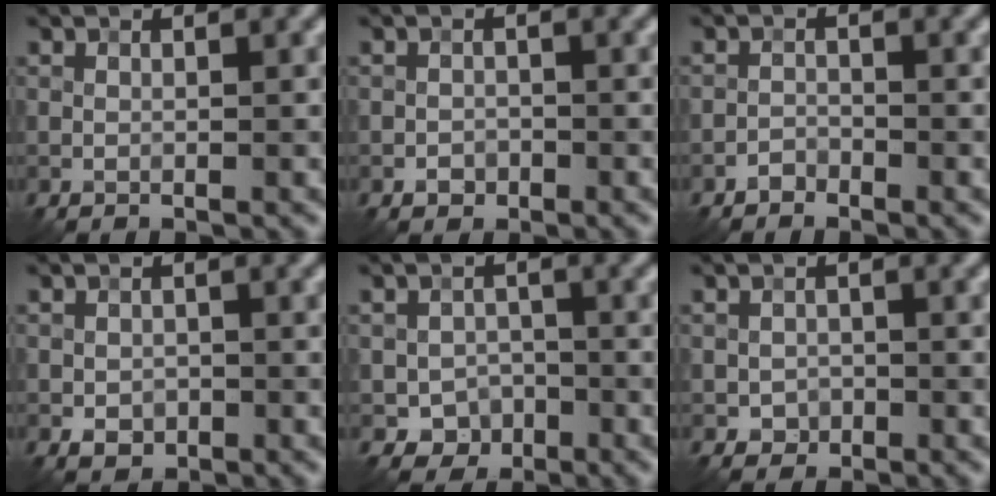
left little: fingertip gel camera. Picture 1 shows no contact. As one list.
[{"total": 1.1, "force": [-0.6, 0.9, 0.3], "torque": [0.002, 0.000, -0.012]}, {"total": 1.1, "force": [-0.9, 0.5, 0.1], "torque": [0.004, 0.004, -0.019]}, {"total": 1.7, "force": [-0.6, 1.4, 0.8], "torque": [-0.012, -0.004, -0.012]}, {"total": 2.6, "force": [-1.1, 2.2, 0.7], "torque": [0.000, 0.000, -0.020]}, {"total": 1.4, "force": [-0.5, 1.3, 0.3], "torque": [0.003, -0.001, -0.011]}]